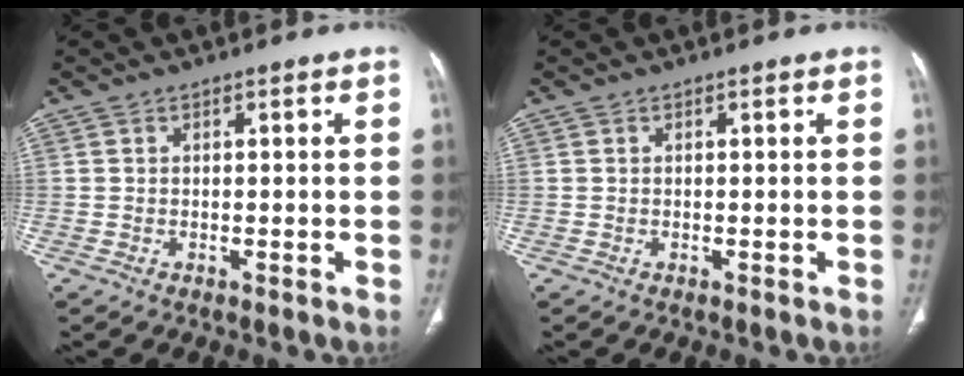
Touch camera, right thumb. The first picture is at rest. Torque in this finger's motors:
{"motor_torque": [-0.11, 0.11, 0.20, 0.20, 0.01]}